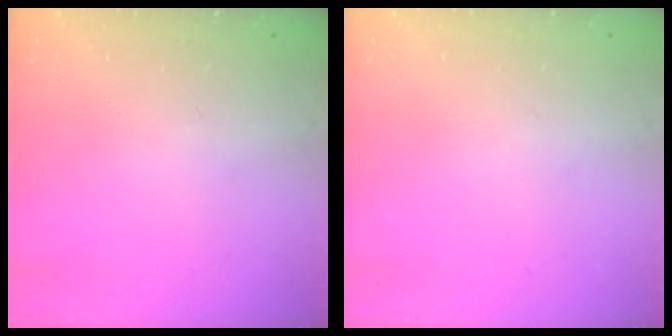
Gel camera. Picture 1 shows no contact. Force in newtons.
{"total": 0.0}